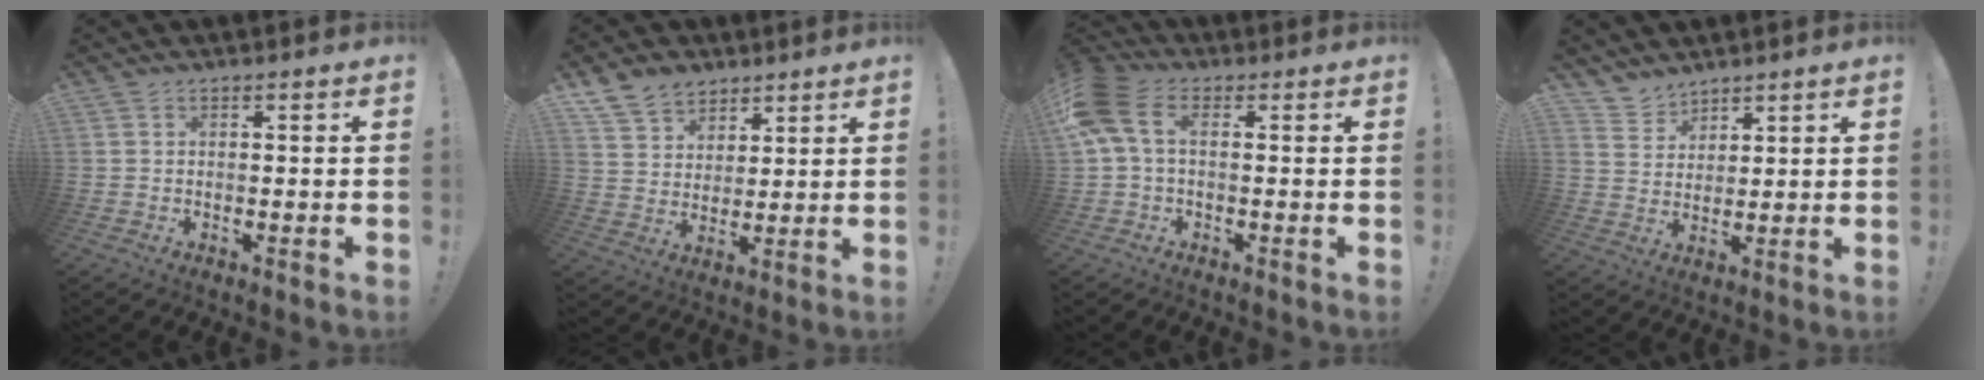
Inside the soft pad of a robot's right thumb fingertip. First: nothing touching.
{"total": 9.6, "force": [7.0, 6.4, 1.9], "torque": [-0.042, -0.044, 0.141]}
{"total": 9.7, "force": [2.2, 5.7, 7.5], "torque": [-0.165, 0.000, 0.046]}
{"total": 5.5, "force": [4.7, 2.8, 0.3], "torque": [-0.007, -0.037, 0.092]}